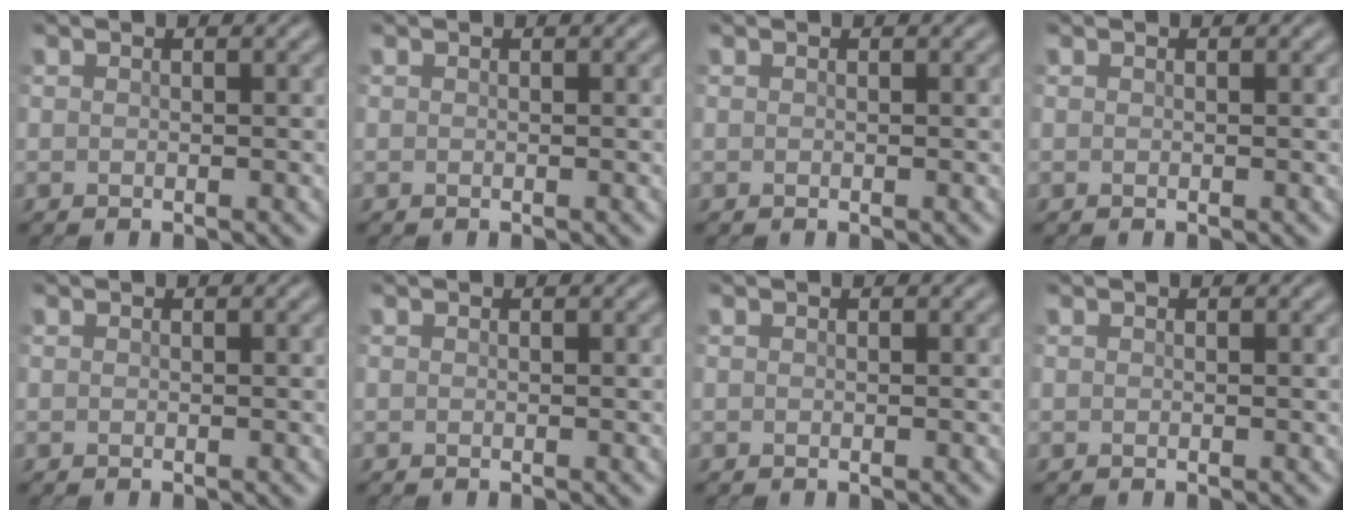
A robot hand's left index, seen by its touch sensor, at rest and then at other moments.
{"total": 0.0}
{"total": 0.0}
{"total": 0.0}
{"total": 0.0}
{"total": 0.0}
{"total": 0.0}
{"total": 0.0}